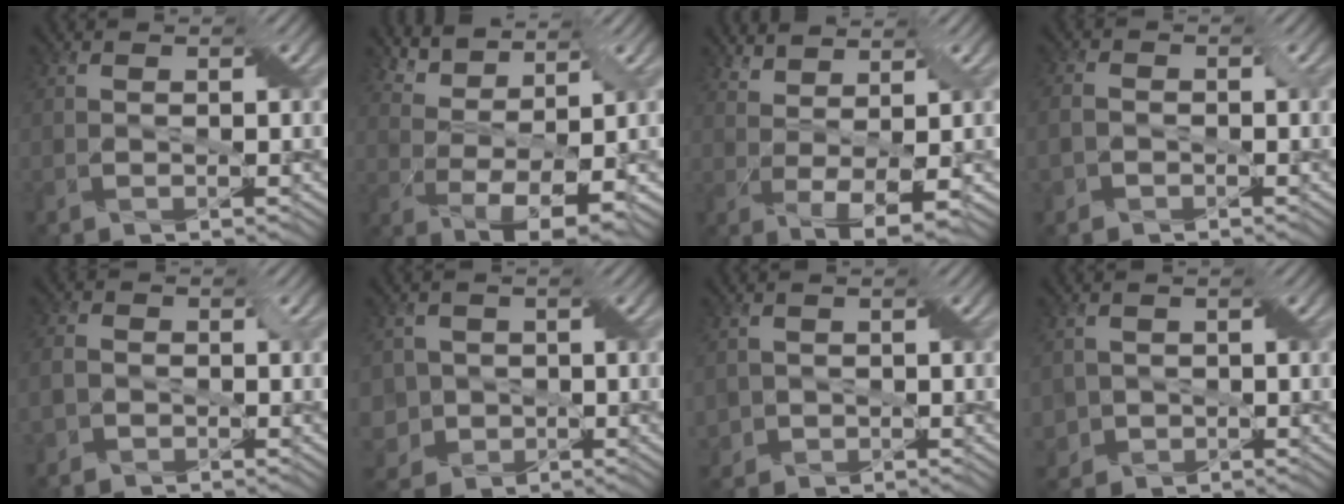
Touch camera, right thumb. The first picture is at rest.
{"total": 6.2, "force": [3.5, 2.0, 4.8], "torque": [-0.102, 0.000, 0.074]}
{"total": 4.4, "force": [1.9, 1.0, 3.9], "torque": [-0.082, -0.001, 0.041]}
{"total": 3.0, "force": [-1.1, 2.3, 1.7], "torque": [-0.041, 0.001, -0.025]}
{"total": 3.5, "force": [-1.2, 2.7, 1.9], "torque": [-0.048, 0.000, -0.030]}
{"total": 5.3, "force": [-1.3, 5.0, 1.1], "torque": [-0.038, -0.006, -0.042]}
{"total": 2.2, "force": [-0.4, 2.2, 0.2], "torque": [-0.009, -0.001, -0.009]}
{"total": 3.2, "force": [-0.7, 3.0, 0.6], "torque": [-0.022, -0.001, -0.020]}